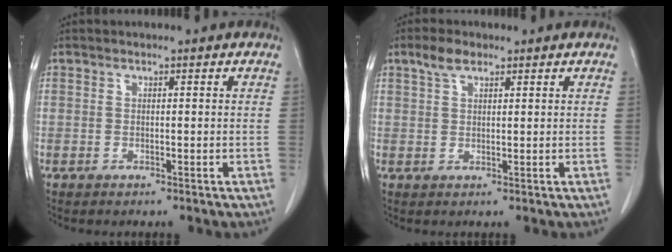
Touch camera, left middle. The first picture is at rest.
{"total": 3.0, "force": [2.0, 1.2, 1.9], "torque": [-0.043, 0.009, 0.041]}